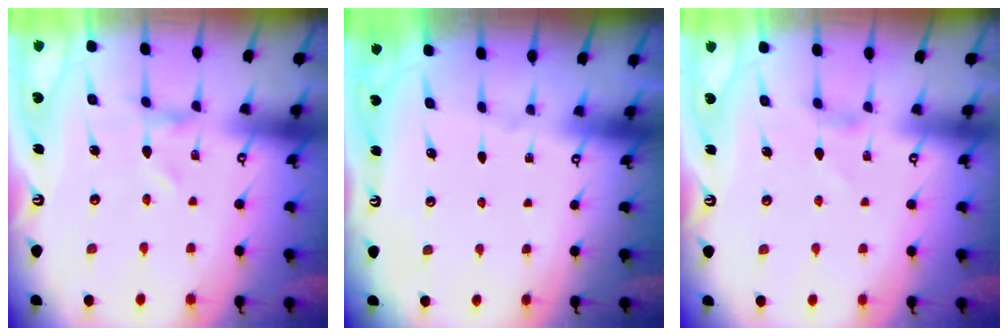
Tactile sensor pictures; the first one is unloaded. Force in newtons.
{"total": 0.0}
{"total": 2.1, "press": 2.1, "slide": 0.4}